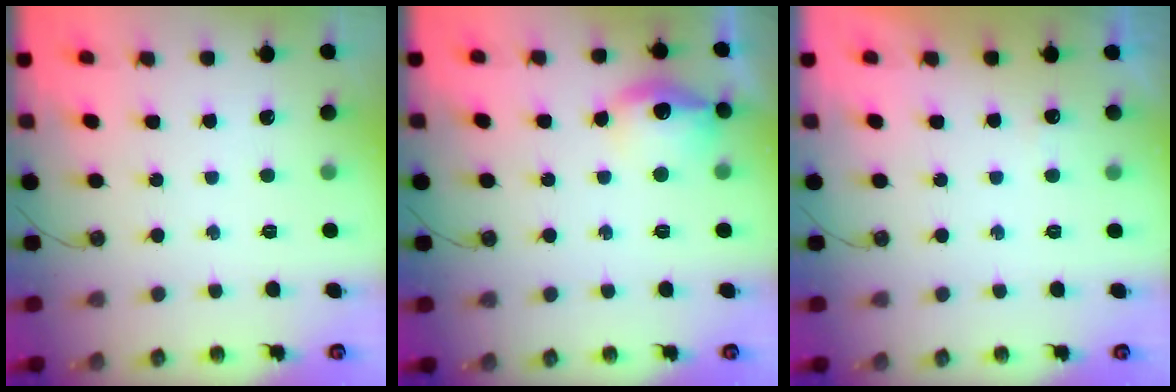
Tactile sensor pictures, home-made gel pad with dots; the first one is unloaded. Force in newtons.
{"total": 13.5, "press": 13.4, "slide": 1.1}
{"total": 2.9, "press": 2.8, "slide": 0.7}